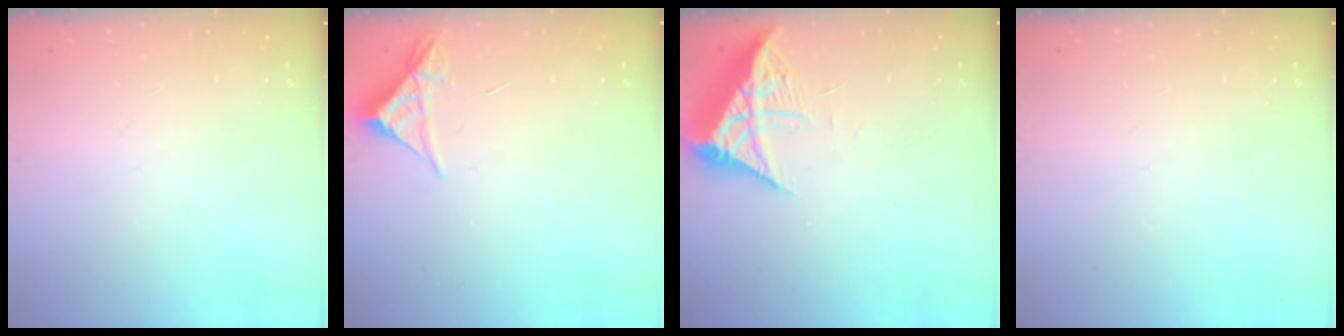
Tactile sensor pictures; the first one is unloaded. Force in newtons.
{"total": 4.2, "press": 4.2, "slide": 0.4}
{"total": 8.1, "press": 8.0, "slide": 0.8}
{"total": 0.0}